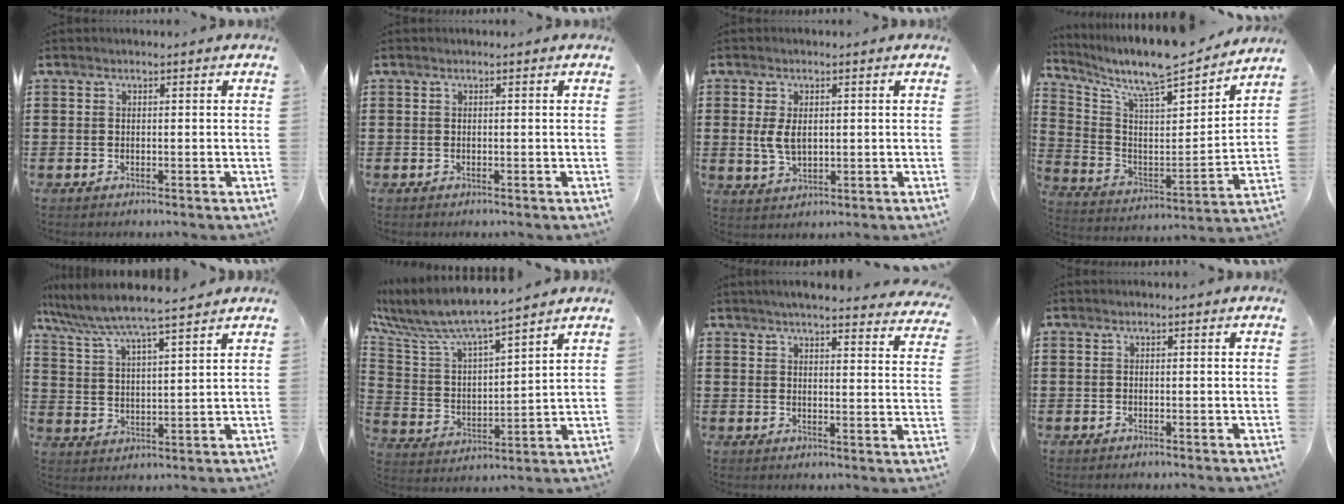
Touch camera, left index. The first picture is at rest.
{"total": 0.0}
{"total": 4.0, "force": [0.3, 2.3, 3.2], "torque": [-0.082, 0.002, 0.001]}
{"total": 8.2, "force": [7.5, 0.7, 3.2], "torque": [-0.093, -0.069, 0.119]}
{"total": 5.7, "force": [5.2, -0.2, 2.4], "torque": [-0.071, -0.033, 0.085]}
{"total": 7.0, "force": [6.5, 0.7, 2.5], "torque": [-0.081, -0.045, 0.109]}
{"total": 4.0, "force": [3.9, -0.1, 1.0], "torque": [-0.036, -0.019, 0.067]}
{"total": 0.0}